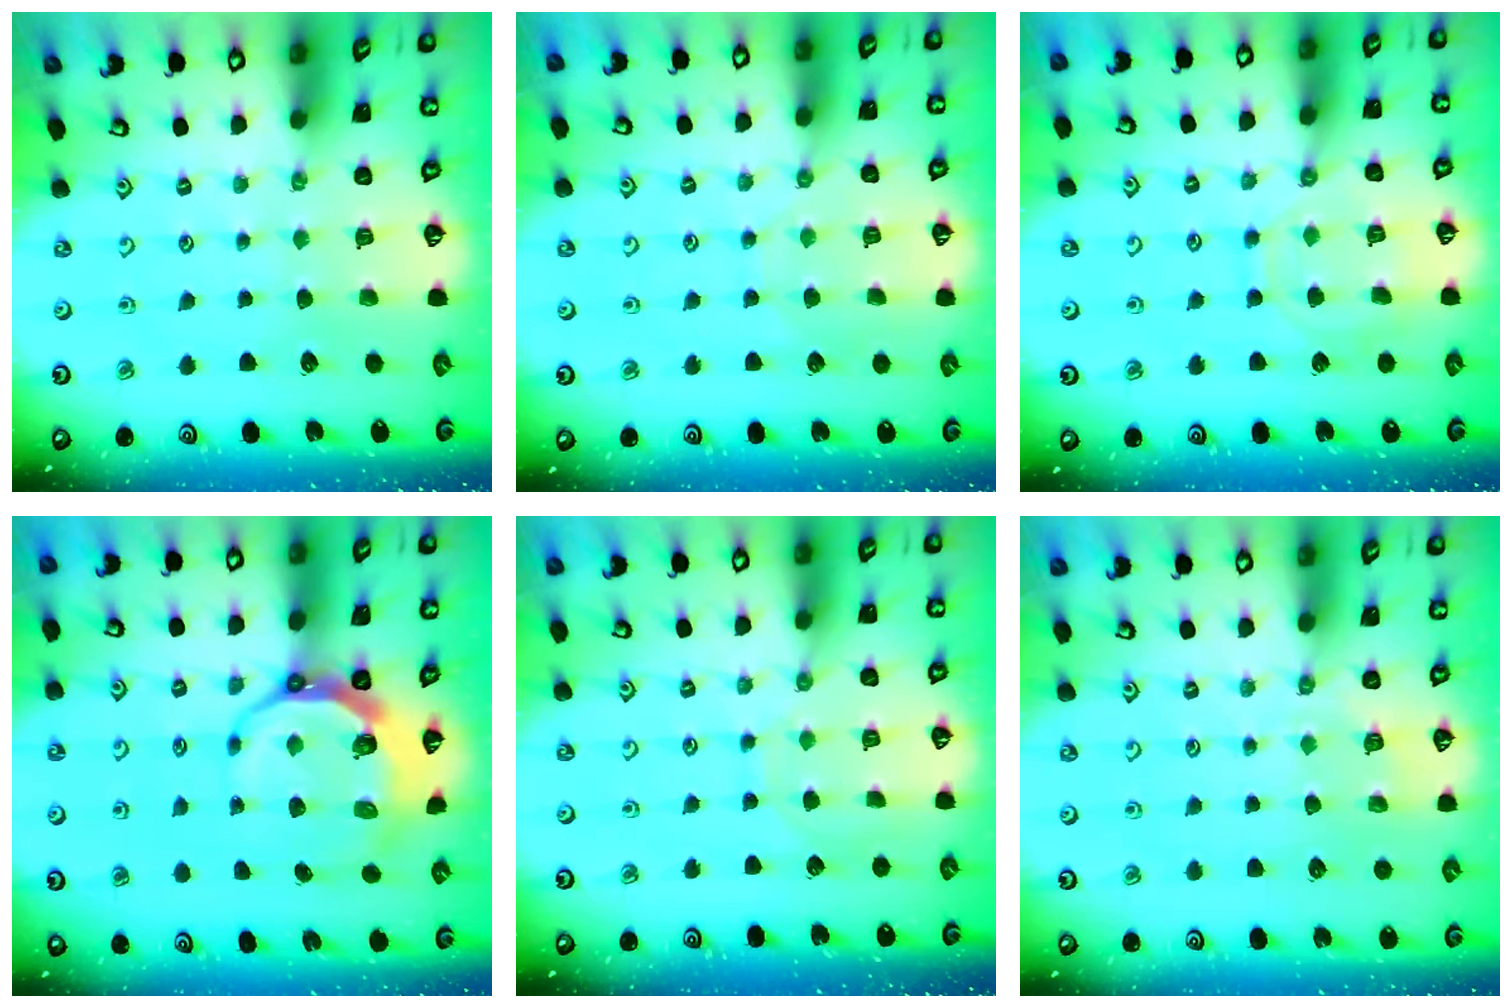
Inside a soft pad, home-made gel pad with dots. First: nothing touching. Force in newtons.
{"total": 5.7, "press": 5.6, "slide": 0.6}
{"total": 10.8, "press": 10.7, "slide": 1.0}
{"total": 9.1, "press": 8.1, "slide": 4.1}
{"total": 5.0, "press": 4.9, "slide": 0.5}
{"total": 3.0, "press": 2.6, "slide": 1.5}